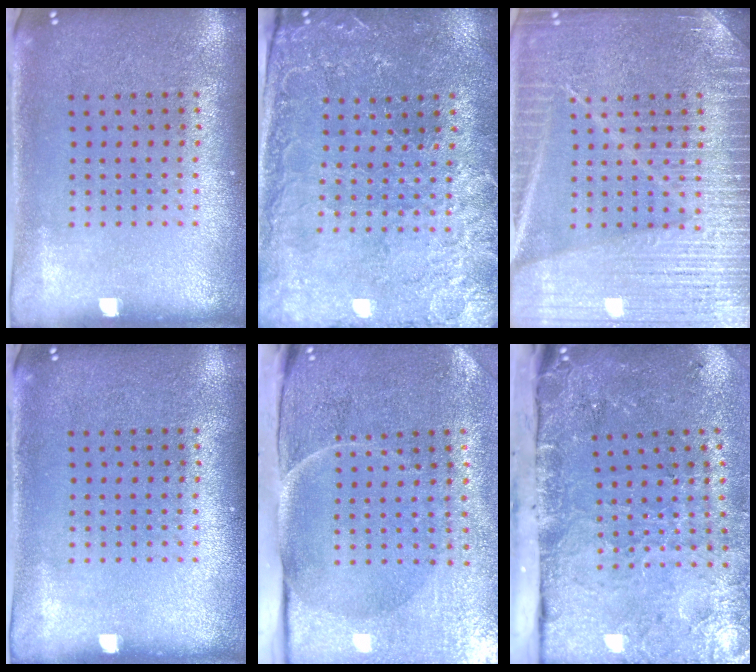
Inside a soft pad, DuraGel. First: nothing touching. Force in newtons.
{"total": 1.0, "press": 0.9, "slide": 0.3}
{"total": 6.8, "press": 6.7, "slide": 0.9}
{"total": 0.0}
{"total": 5.1, "press": 4.1, "slide": 3.1}
{"total": 4.9, "press": 3.7, "slide": 3.2}